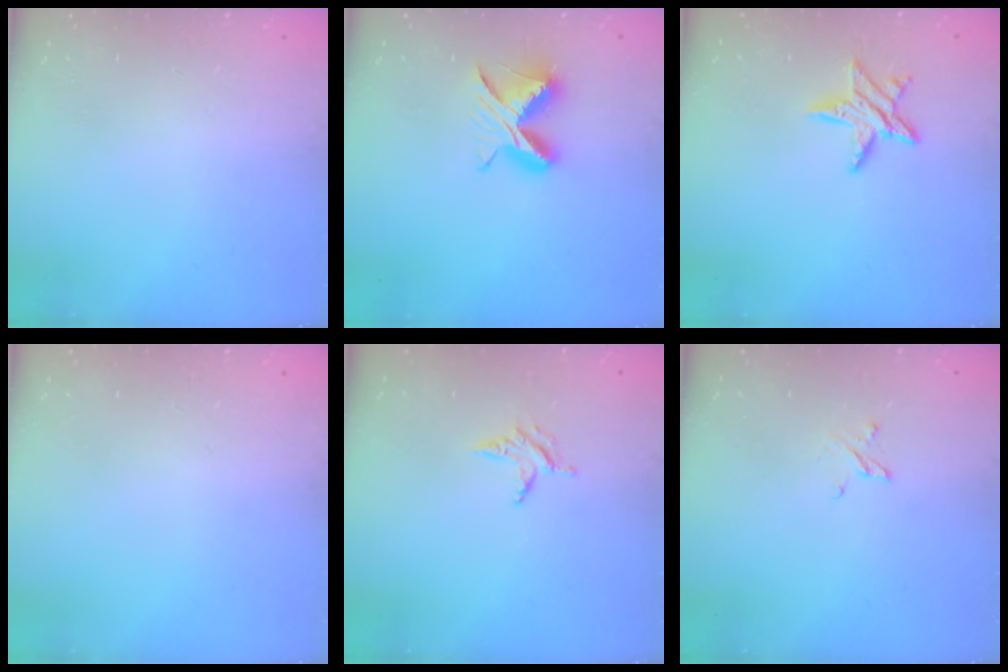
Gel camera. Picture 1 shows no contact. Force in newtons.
{"total": 8.6, "press": 8.5, "slide": 1.3}
{"total": 8.2, "press": 8.2, "slide": 0.1}
{"total": 0.0}
{"total": 3.9, "press": 3.9, "slide": 0.4}
{"total": 2.4, "press": 2.4, "slide": 0.2}